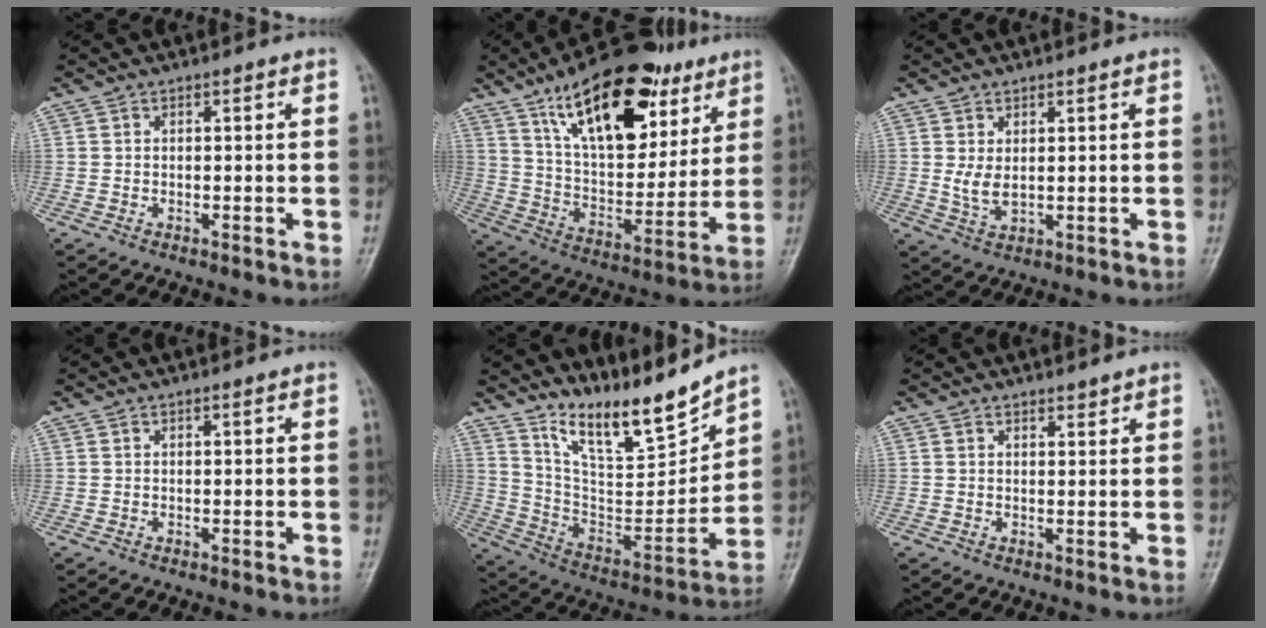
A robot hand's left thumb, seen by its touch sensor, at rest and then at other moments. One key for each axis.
{"total": 24.8, "fx": 13.5, "fy": 11.6, "fz": 17.3, "tx": -0.230, "ty": -0.038, "tz": 0.227}
{"total": 3.5, "fx": 0.8, "fy": 1.7, "fz": 3.0, "tx": -0.056, "ty": -0.010, "tz": 0.025}
{"total": 0.0}
{"total": 15.9, "fx": 13.6, "fy": 2.9, "fz": 7.9, "tx": -0.096, "ty": -0.093, "tz": 0.253}
{"total": 1.1, "fx": 1.1, "fy": 0.2, "fz": 0.2, "tx": 0.000, "ty": -0.011, "tz": 0.017}